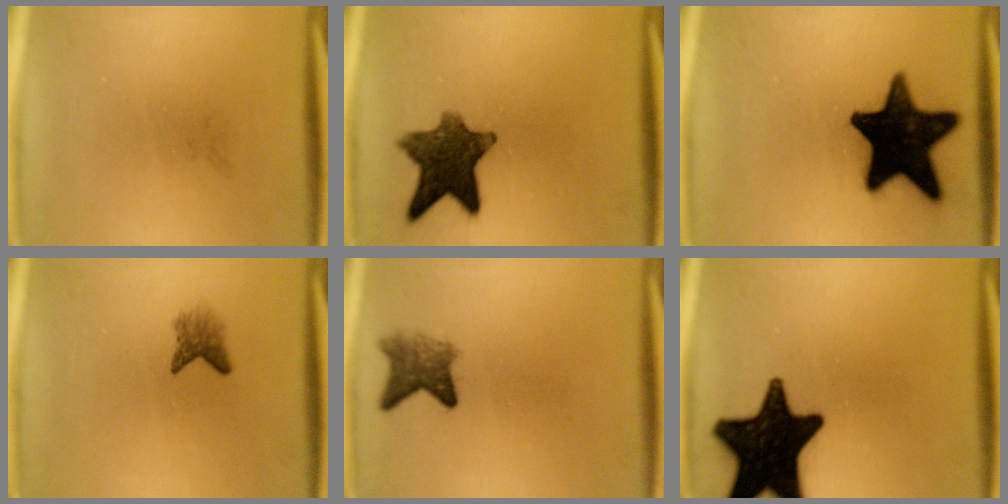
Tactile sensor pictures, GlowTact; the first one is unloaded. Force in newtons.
{"total": 10.6}
{"total": 20.1}
{"total": 2.3}
{"total": 4.0}
{"total": 19.4}